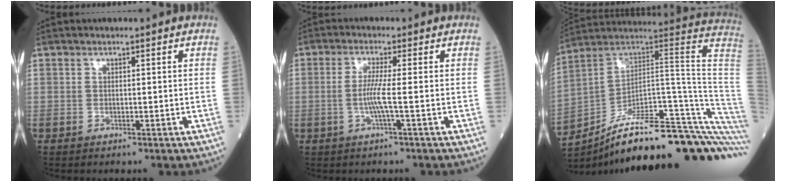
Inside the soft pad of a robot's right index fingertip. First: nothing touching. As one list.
[{"total": 3.6, "force": [-0.6, -0.6, 3.5], "torque": [-0.077, -0.003, -0.010]}, {"total": 30.9, "force": [-22.5, 4.3, 20.8], "torque": [-0.178, 0.026, -0.314]}]